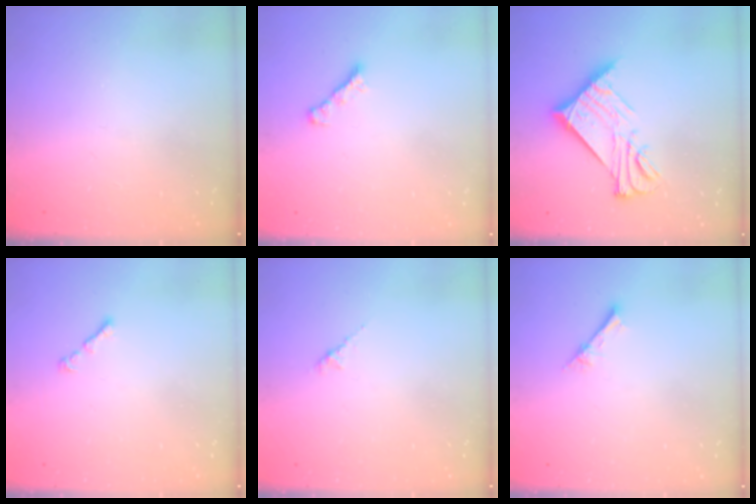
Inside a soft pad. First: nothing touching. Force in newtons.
{"total": 1.6, "press": 1.4, "slide": 0.6}
{"total": 15.4, "press": 15.4, "slide": 0.4}
{"total": 0.9, "press": 0.8, "slide": 0.5}
{"total": 1.5, "press": 1.4, "slide": 0.5}
{"total": 2.1, "press": 2.1, "slide": 0.2}